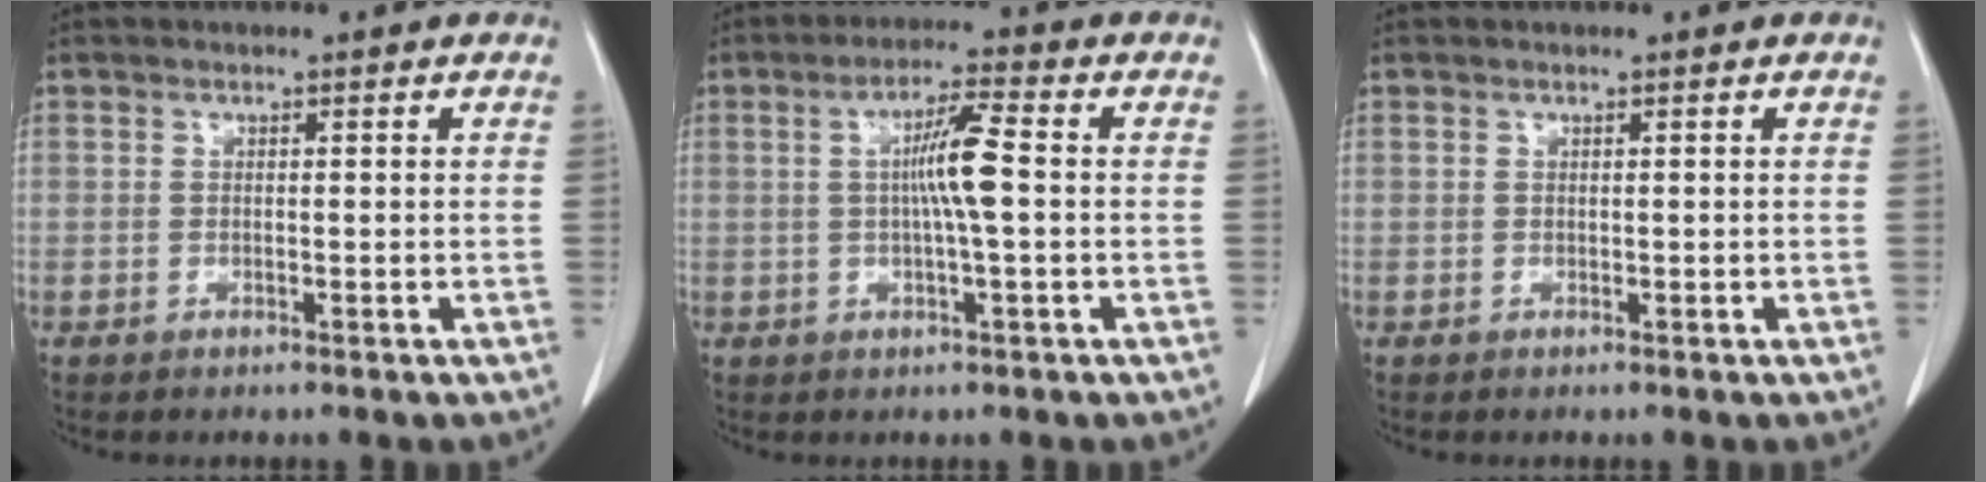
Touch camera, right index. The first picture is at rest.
{"total": 6.2, "force": [0.3, -0.1, 6.2], "torque": [-0.109, 0.005, 0.006]}
{"total": 0.0}